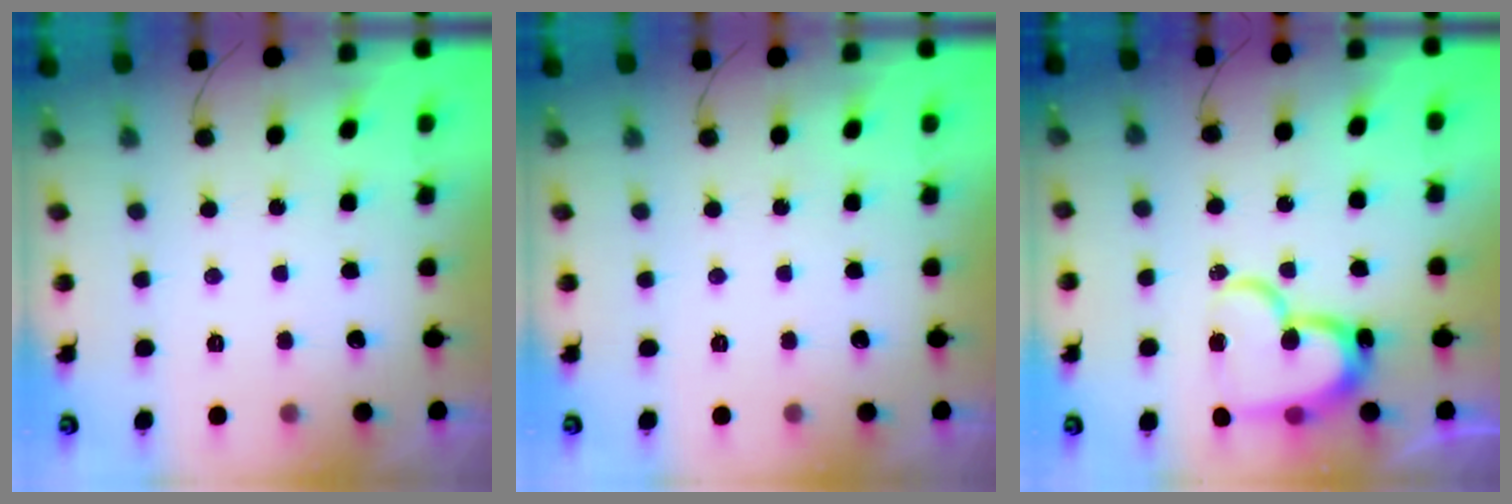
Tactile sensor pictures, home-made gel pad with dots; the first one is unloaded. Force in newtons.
{"total": 0.0}
{"total": 17.1, "press": 17.1, "slide": 1.7}